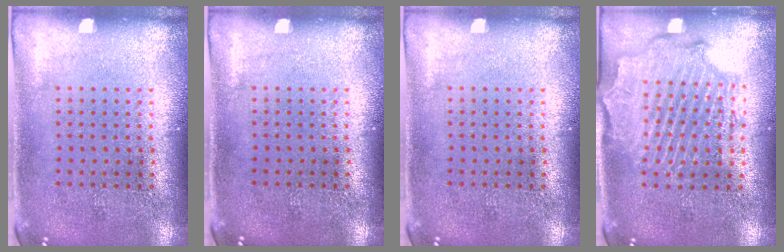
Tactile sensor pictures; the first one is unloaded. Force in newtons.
{"total": 0.0}
{"total": 0.0}
{"total": 2.2, "press": 2.1, "slide": 0.5}